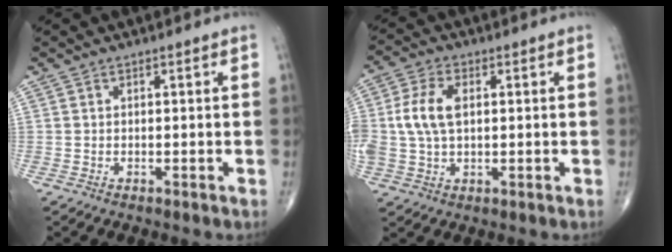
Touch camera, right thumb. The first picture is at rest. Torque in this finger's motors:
{"motor_torque": [0.73, 0.70, 1.13, 0.30, 0.31]}